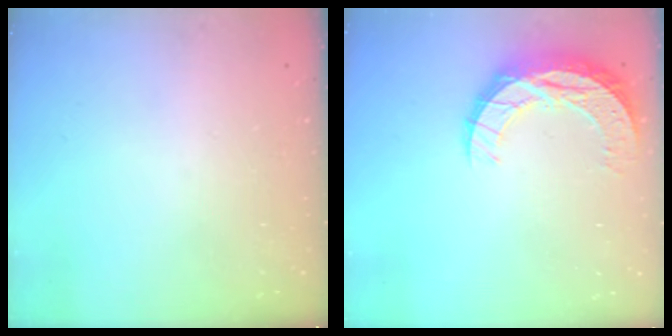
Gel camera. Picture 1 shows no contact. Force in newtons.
{"total": 10.9, "press": 10.9, "slide": 0.7}